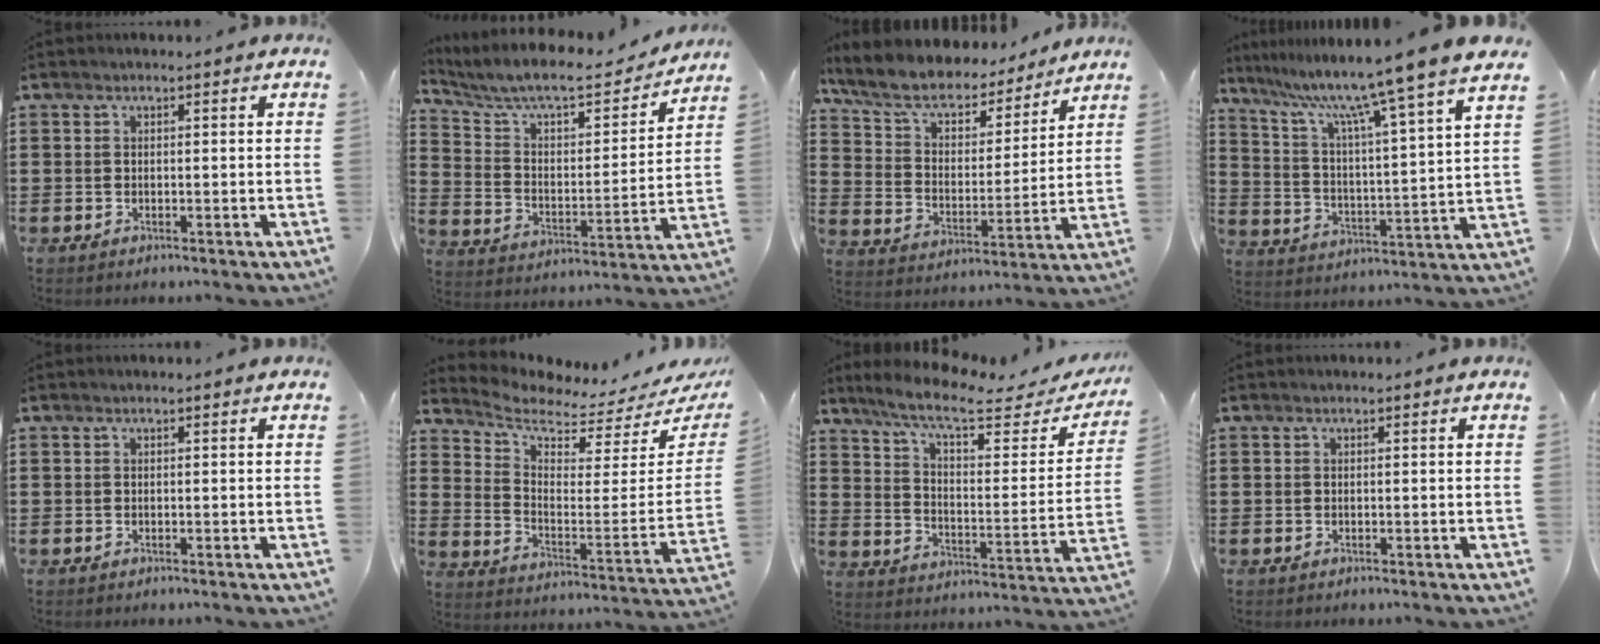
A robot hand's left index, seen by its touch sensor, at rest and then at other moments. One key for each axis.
{"total": 7.8, "fx": 6.8, "fy": 1.7, "fz": 3.3, "tx": -0.096, "ty": -0.045, "tz": 0.112}
{"total": 7.8, "fx": 6.6, "fy": 2.7, "fz": 3.0, "tx": -0.091, "ty": -0.039, "tz": 0.114}
{"total": 10.4, "fx": 8.6, "fy": -2.1, "fz": 5.4, "tx": -0.138, "ty": -0.065, "tz": 0.132}
{"total": 0.0}
{"total": 4.7, "fx": 4.1, "fy": 1.1, "fz": 1.9, "tx": -0.064, "ty": -0.042, "tz": 0.067}
{"total": 9.2, "fx": 7.1, "fy": 1.3, "fz": 5.7, "tx": -0.130, "ty": -0.037, "tz": 0.119}
{"total": 0.0}